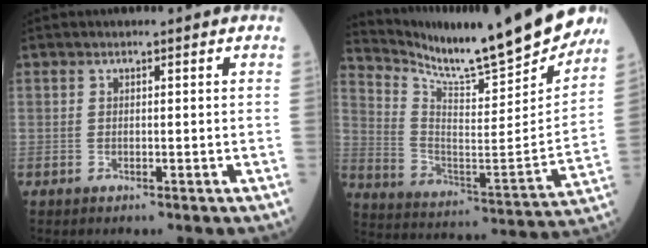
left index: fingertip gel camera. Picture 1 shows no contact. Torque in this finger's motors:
{"motor_torque": [0.02, -0.36, 0.25, 0.04]}